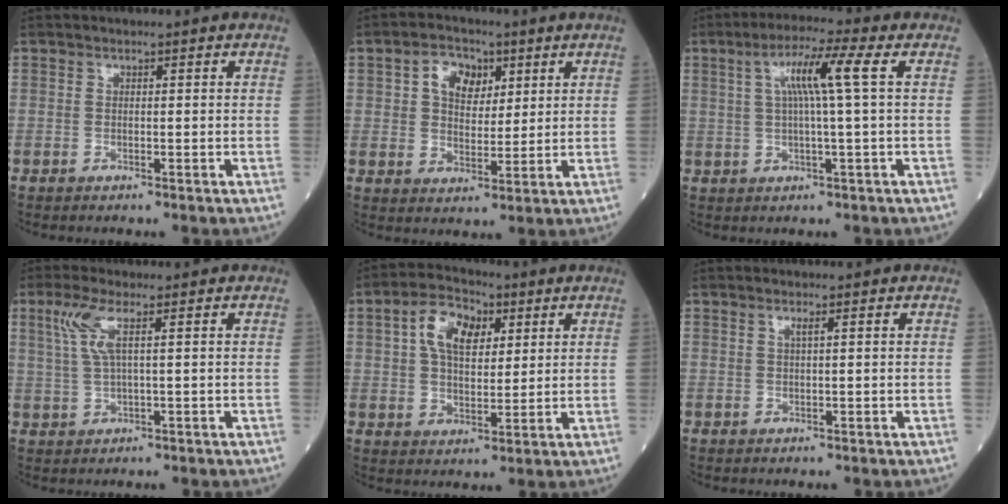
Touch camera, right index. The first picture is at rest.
{"total": 6.3, "force": [2.7, 4.2, 3.9], "torque": [-0.070, 0.018, 0.049]}
{"total": 7.4, "force": [1.9, -1.0, 7.1], "torque": [-0.132, 0.013, 0.038]}
{"total": 4.1, "force": [1.6, 0.2, 3.8], "torque": [-0.093, 0.011, 0.039]}
{"total": 8.5, "force": [3.1, 4.6, 6.3], "torque": [-0.123, 0.022, 0.057]}
{"total": 0.8, "force": [0.4, -0.2, 0.6], "torque": [-0.020, -0.001, 0.012]}